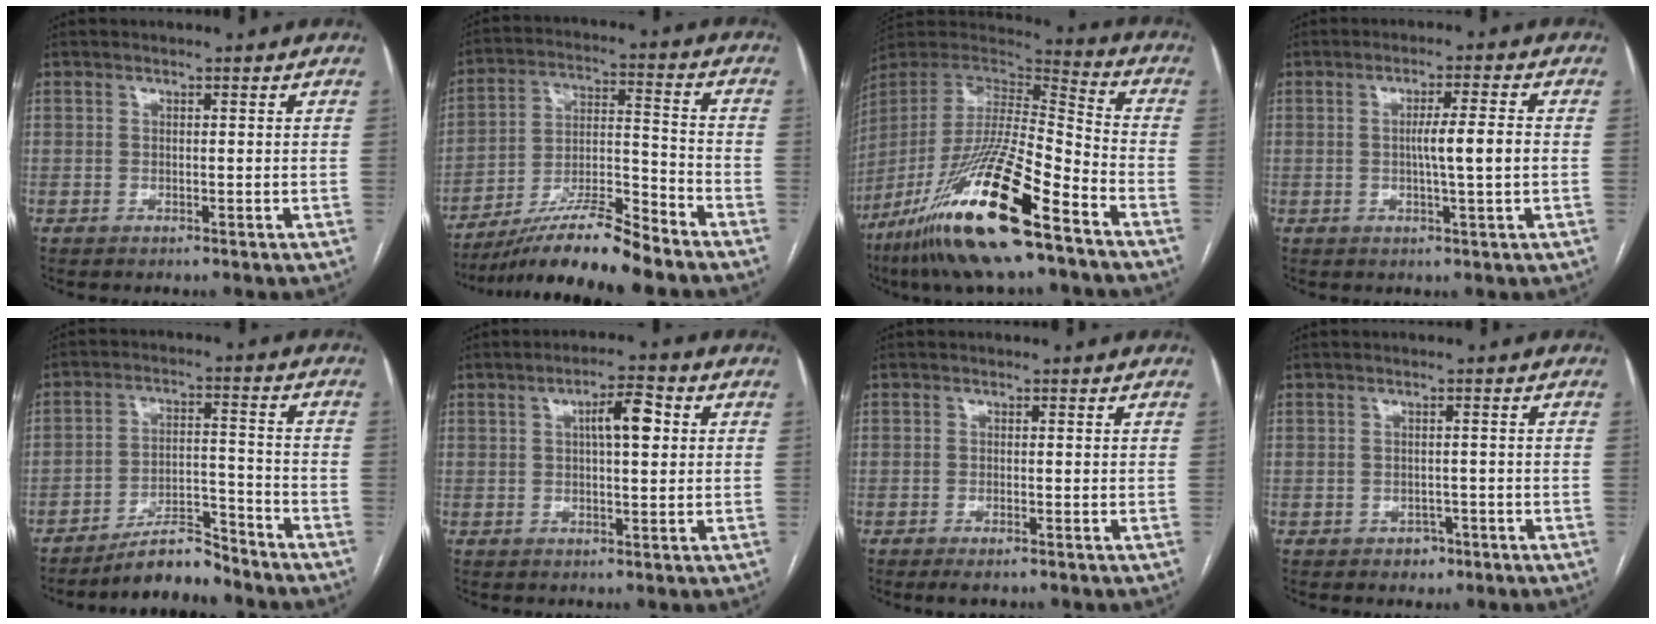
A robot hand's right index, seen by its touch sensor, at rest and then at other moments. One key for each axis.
{"total": 13.6, "fx": -11.4, "fy": 0.3, "fz": 7.4, "tx": -0.126, "ty": 0.003, "tz": -0.199}
{"total": 24.3, "fx": -15.0, "fy": 3.1, "fz": 18.9, "tx": -0.373, "ty": -0.046, "tz": -0.279}
{"total": 5.4, "fx": -0.3, "fy": -0.3, "fz": 5.4, "tx": -0.088, "ty": 0.002, "tz": -0.005}
{"total": 7.6, "fx": -7.1, "fy": 1.4, "fz": 2.5, "tx": -0.038, "ty": 0.017, "tz": -0.121}
{"total": 5.7, "fx": 1.3, "fy": 1.4, "fz": 5.3, "tx": -0.089, "ty": 0.015, "tz": 0.021}
{"total": 2.3, "fx": -1.5, "fy": 0.4, "fz": 1.6, "tx": -0.028, "ty": -0.005, "tz": -0.023}
{"total": 2.3, "fx": -1.3, "fy": 1.8, "fz": 0.7, "tx": -0.005, "ty": 0.008, "tz": -0.012}